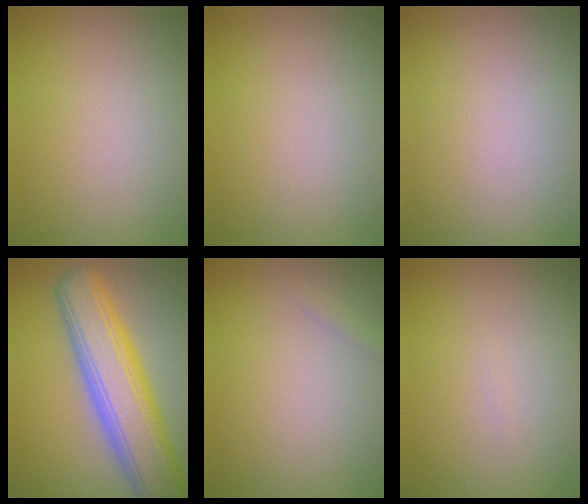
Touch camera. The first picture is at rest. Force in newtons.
{"total": 0.0}
{"total": 0.0}
{"total": 9.0, "press": 9.0, "slide": 0.4}
{"total": 0.5, "press": 0.5, "slide": 0.0}
{"total": 0.0}